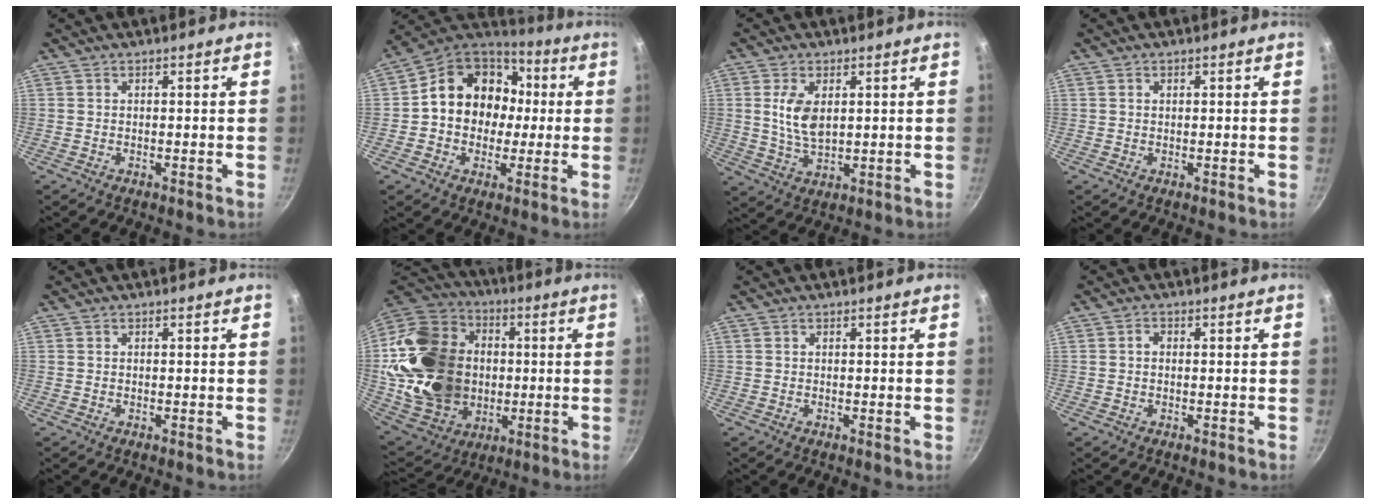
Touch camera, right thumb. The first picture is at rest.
{"total": 17.2, "force": [1.2, 14.4, 9.4], "torque": [-0.118, 0.040, 0.009]}
{"total": 7.2, "force": [1.6, 4.0, 5.8], "torque": [-0.110, -0.013, 0.034]}
{"total": 0.6, "force": [0.2, 0.4, 0.3], "torque": [-0.005, 0.003, 0.004]}
{"total": 0.0}
{"total": 28.5, "force": [0.3, 22.4, 17.5], "torque": [-0.306, 0.030, 0.021]}
{"total": 0.0}
{"total": 1.4, "force": [0.1, 1.1, 0.9], "torque": [-0.015, 0.007, -0.001]}